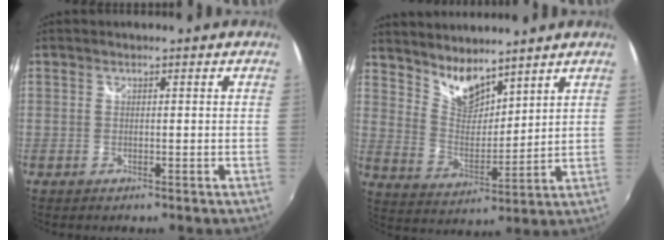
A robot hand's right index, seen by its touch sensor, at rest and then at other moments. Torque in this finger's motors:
{"motor_torque": [-0.10, 0.39, 0.01, 0.00]}